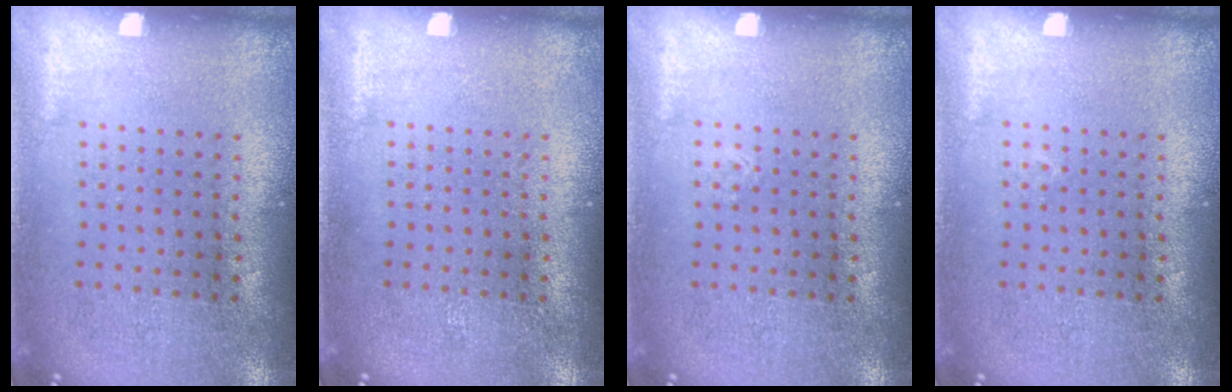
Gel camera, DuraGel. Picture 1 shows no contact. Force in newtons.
{"total": 0.0}
{"total": 0.0}
{"total": 0.0}